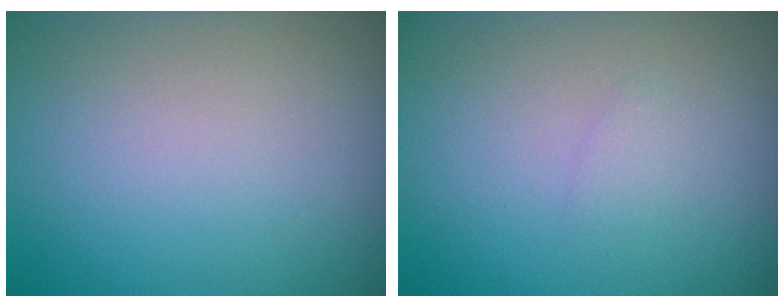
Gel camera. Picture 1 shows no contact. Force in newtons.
{"total": 0.8, "press": 0.8, "slide": 0.1}